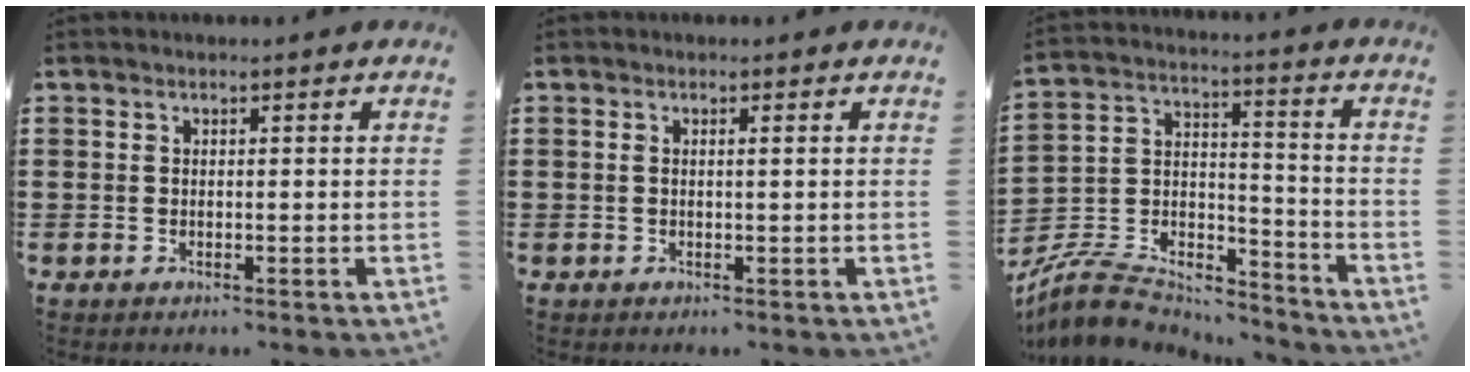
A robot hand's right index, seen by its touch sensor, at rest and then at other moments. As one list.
[{"total": 0.6, "force": [0.1, -0.1, 0.6], "torque": [-0.011, -0.004, 0.002]}, {"total": 9.1, "force": [-8.4, 2.7, 2.5], "torque": [-0.057, 0.013, -0.166]}]